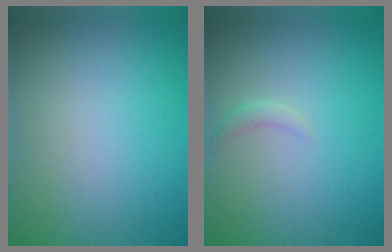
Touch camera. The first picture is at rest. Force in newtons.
{"total": 1.0, "press": 1.0, "slide": 0.1}